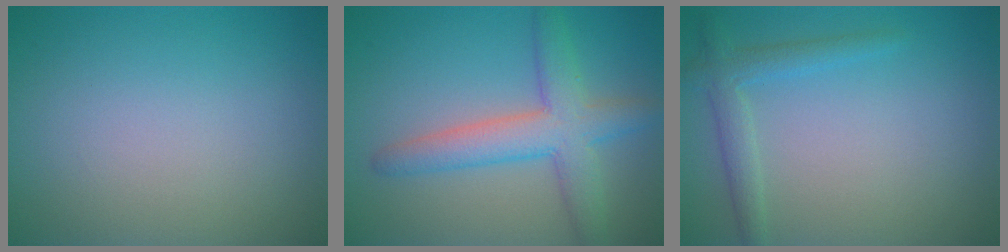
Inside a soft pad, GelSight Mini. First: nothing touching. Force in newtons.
{"total": 5.3, "press": 5.3, "slide": 0.2}
{"total": 2.3, "press": 2.3, "slide": 0.1}